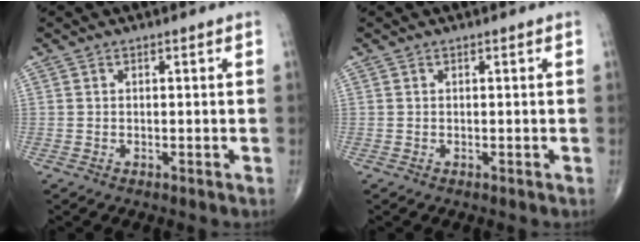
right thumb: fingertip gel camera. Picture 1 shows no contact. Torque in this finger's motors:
{"motor_torque": [-0.01, 0.00, 0.05, 0.05, 0.00]}